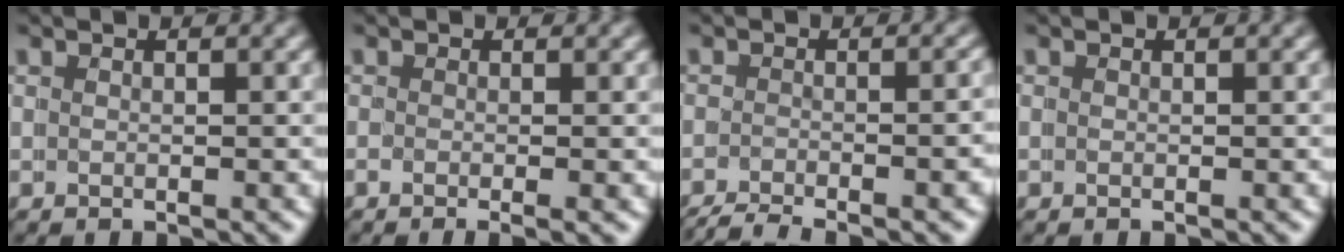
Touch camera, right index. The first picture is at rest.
{"total": 1.7, "force": [-0.8, -0.4, 1.4], "torque": [-0.011, -0.001, -0.015]}
{"total": 5.9, "force": [-5.4, 0.9, 2.1], "torque": [-0.020, -0.011, -0.079]}
{"total": 0.0}